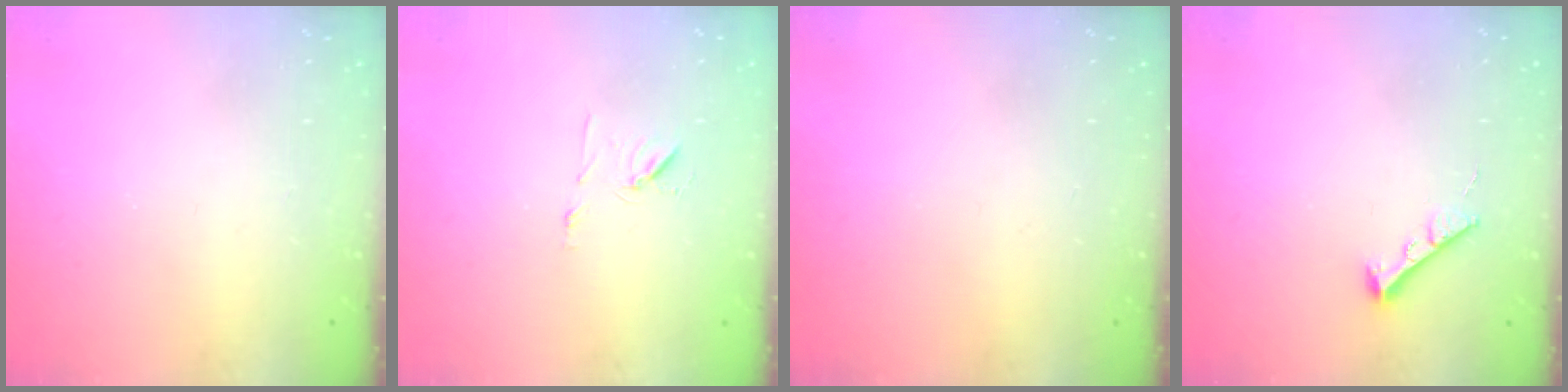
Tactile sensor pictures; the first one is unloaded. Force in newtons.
{"total": 7.2, "press": 7.2, "slide": 0.8}
{"total": 0.0}
{"total": 5.4, "press": 5.4, "slide": 0.8}